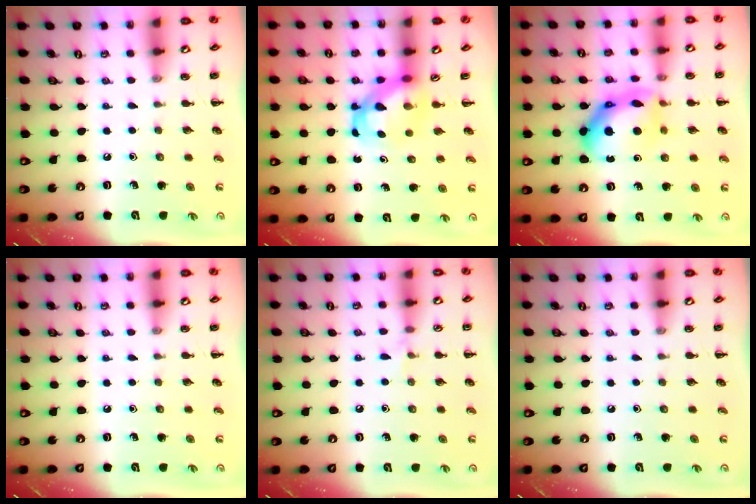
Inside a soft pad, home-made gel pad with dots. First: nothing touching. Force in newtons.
{"total": 5.4, "press": 5.2, "slide": 1.3}
{"total": 14.1, "press": 14.1, "slide": 0.8}
{"total": 0.0}
{"total": 4.3, "press": 4.0, "slide": 1.6}
{"total": 0.0}